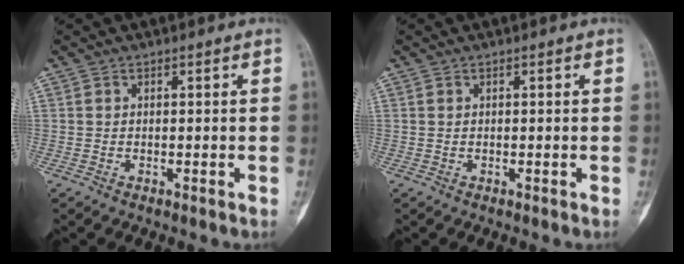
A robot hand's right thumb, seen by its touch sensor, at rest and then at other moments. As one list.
[{"total": 0.0}]